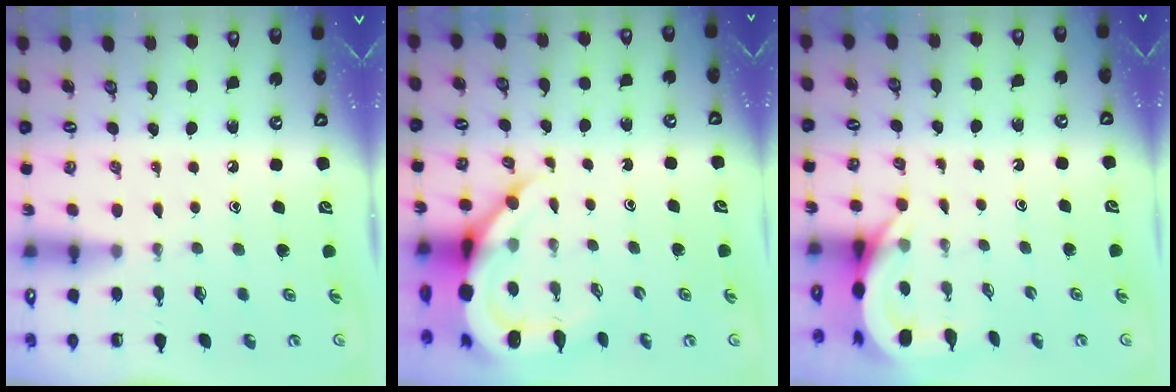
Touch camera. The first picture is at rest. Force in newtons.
{"total": 9.5, "press": 9.4, "slide": 1.1}
{"total": 5.1, "press": 5.1, "slide": 0.7}